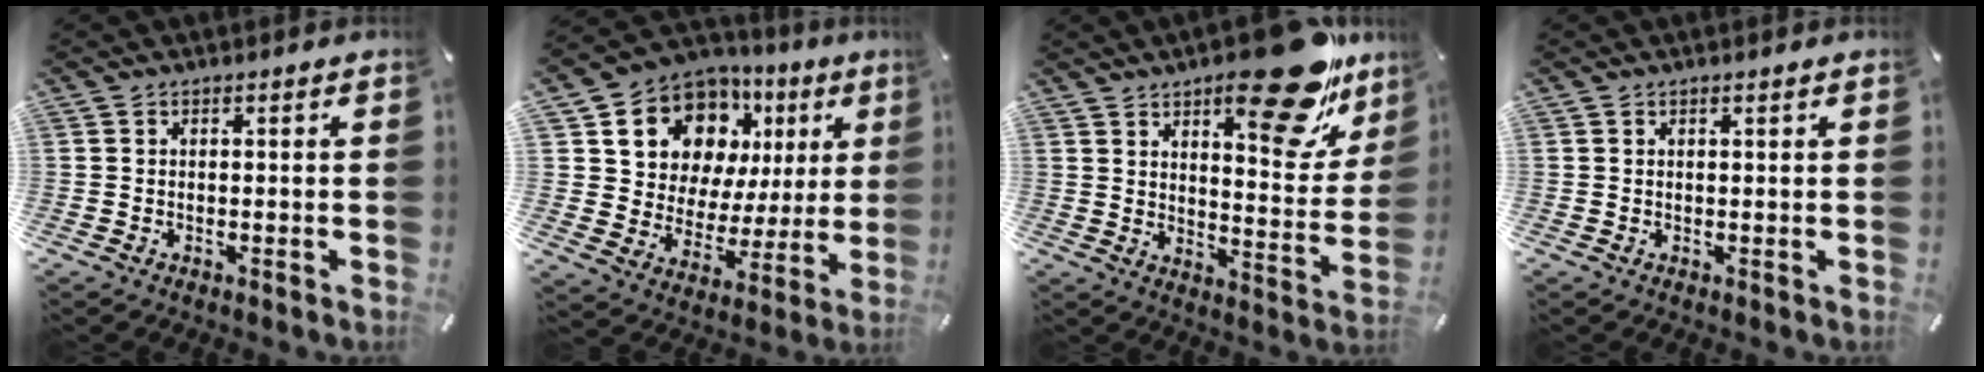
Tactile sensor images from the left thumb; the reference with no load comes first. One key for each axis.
{"total": 13.8, "fx": 8.0, "fy": 10.2, "fz": 4.8, "tx": -0.083, "ty": -0.061, "tz": 0.148}
{"total": 22.8, "fx": 15.1, "fy": 9.2, "fz": 14.4, "tx": -0.178, "ty": -0.108, "tz": 0.244}
{"total": 0.7, "fx": 0.4, "fy": 0.0, "fz": 0.5, "tx": -0.009, "ty": -0.001, "tz": 0.008}